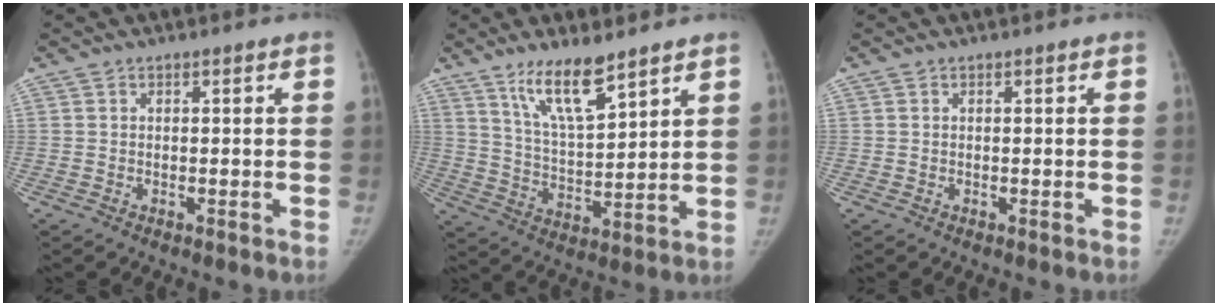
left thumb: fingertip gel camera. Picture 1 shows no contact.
{"total": 11.1, "force": [7.8, 2.8, 7.3], "torque": [-0.120, -0.056, 0.155]}
{"total": 0.0}